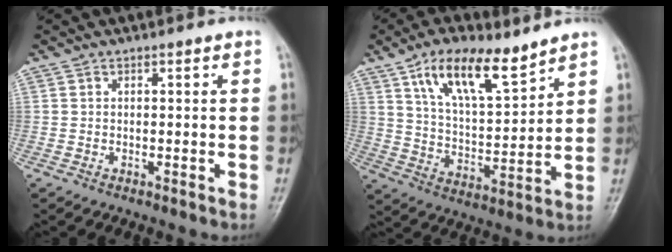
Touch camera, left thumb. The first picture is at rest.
{"total": 14.1, "force": [9.1, 5.2, 9.4], "torque": [-0.143, -0.046, 0.170]}